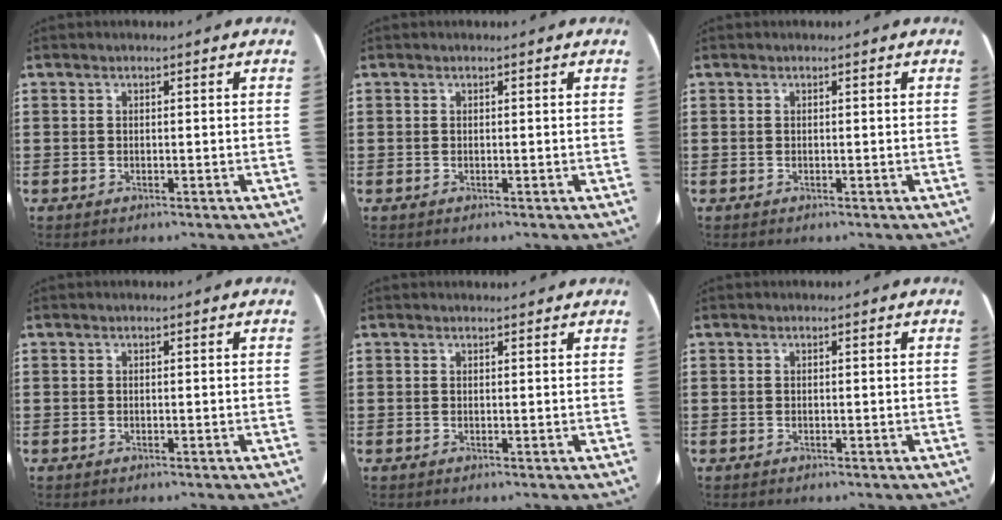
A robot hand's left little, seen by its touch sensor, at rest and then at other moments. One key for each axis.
{"total": 0.0}
{"total": 0.0}
{"total": 0.0}
{"total": 0.8, "fx": 0.8, "fy": 0.0, "fz": 0.2, "tx": 0.003, "ty": -0.001, "tz": 0.012}
{"total": 0.0}